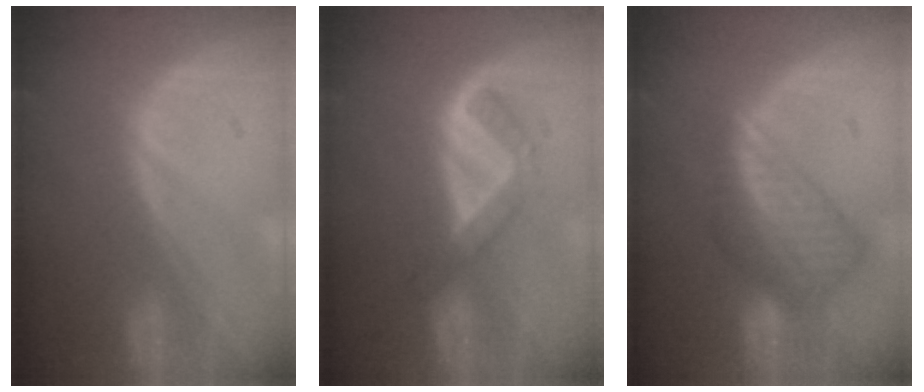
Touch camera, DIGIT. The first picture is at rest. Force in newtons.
{"total": 5.2, "press": 4.4, "slide": 2.9}
{"total": 8.7, "press": 7.6, "slide": 4.3}